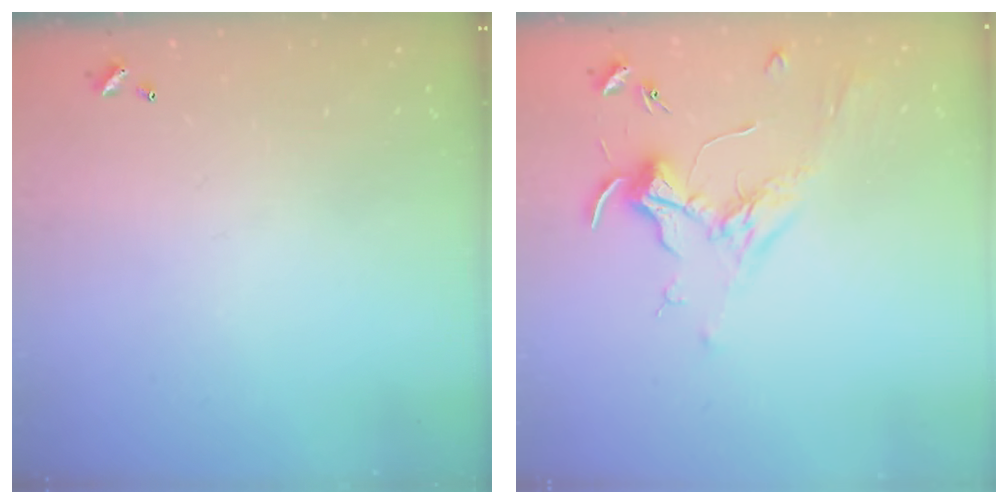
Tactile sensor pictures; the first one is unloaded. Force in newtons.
{"total": 1.9, "press": 1.7, "slide": 0.8}